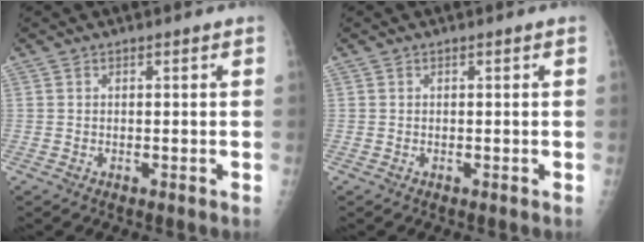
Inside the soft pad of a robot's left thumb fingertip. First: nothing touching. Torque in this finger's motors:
{"motor_torque": [0.01, 0.00, 0.00, -0.01, 0.00]}